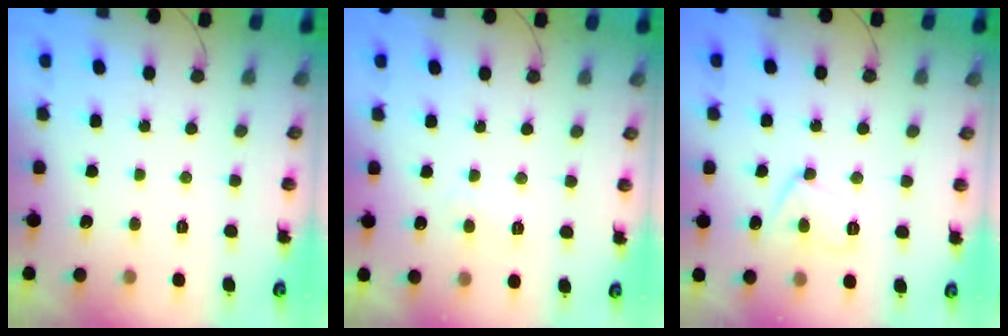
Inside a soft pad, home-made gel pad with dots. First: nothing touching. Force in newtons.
{"total": 2.4, "press": 2.3, "slide": 0.5}
{"total": 9.1, "press": 8.9, "slide": 1.8}